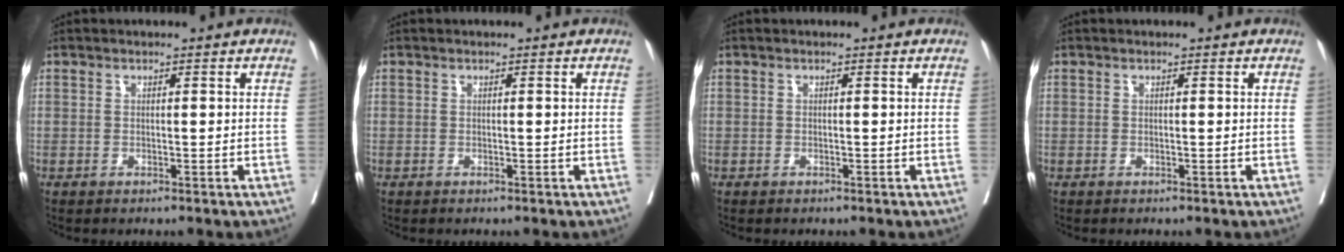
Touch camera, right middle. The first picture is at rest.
{"total": 0.0}
{"total": 0.0}
{"total": 0.0}